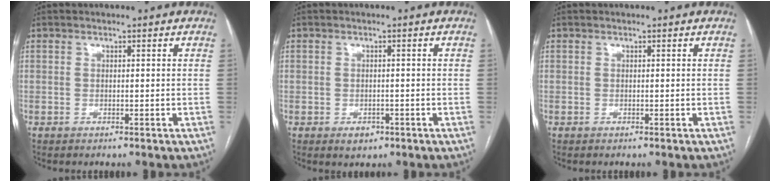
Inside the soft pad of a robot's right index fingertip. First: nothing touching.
{"total": 2.2, "force": [-1.2, 1.6, 1.0], "torque": [-0.008, 0.002, -0.009]}
{"total": 0.0}